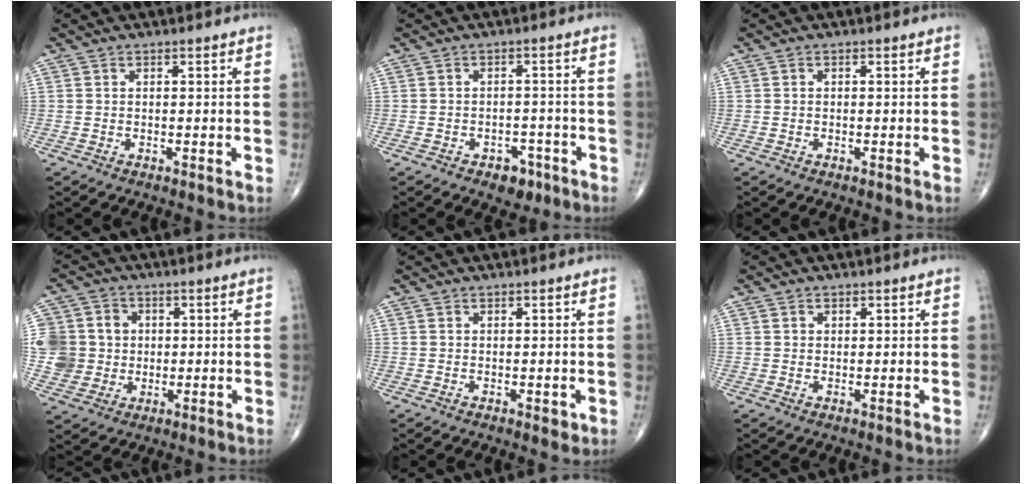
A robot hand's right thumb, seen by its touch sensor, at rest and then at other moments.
{"total": 4.4, "force": [-2.6, 2.9, 2.1], "torque": [-0.008, 0.019, -0.031]}
{"total": 0.0}
{"total": 11.9, "force": [0.5, 11.2, 3.7], "torque": [-0.060, 0.022, 0.018]}
{"total": 1.3, "force": [-0.1, 0.8, 1.0], "torque": [-0.010, -0.004, 0.000]}
{"total": 0.9, "force": [0.4, 0.8, 0.2], "torque": [0.004, -0.002, 0.006]}